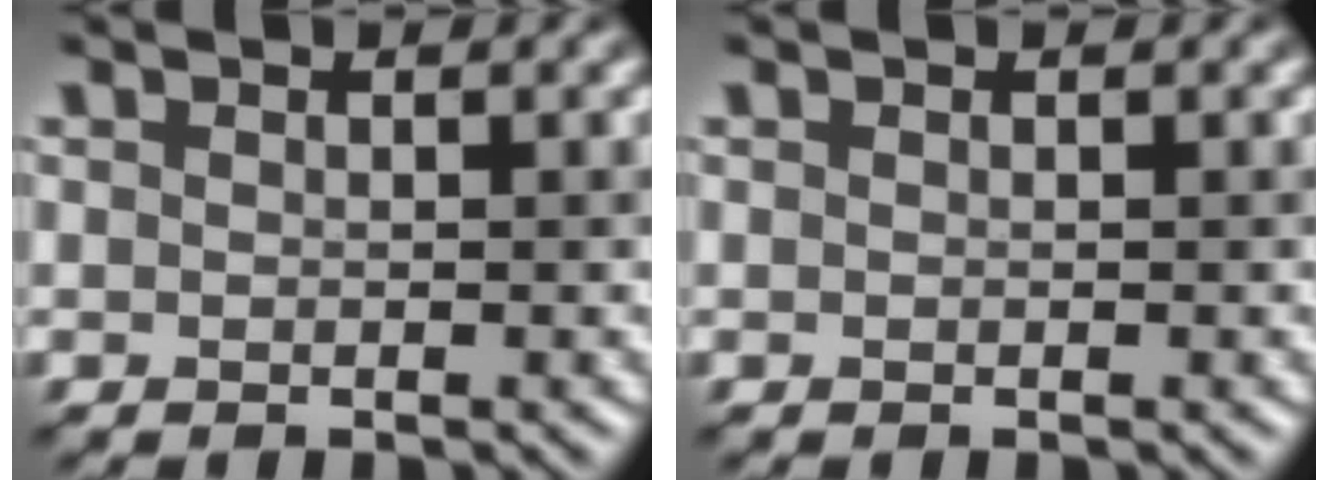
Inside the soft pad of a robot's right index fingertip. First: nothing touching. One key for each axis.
{"total": 0.0}